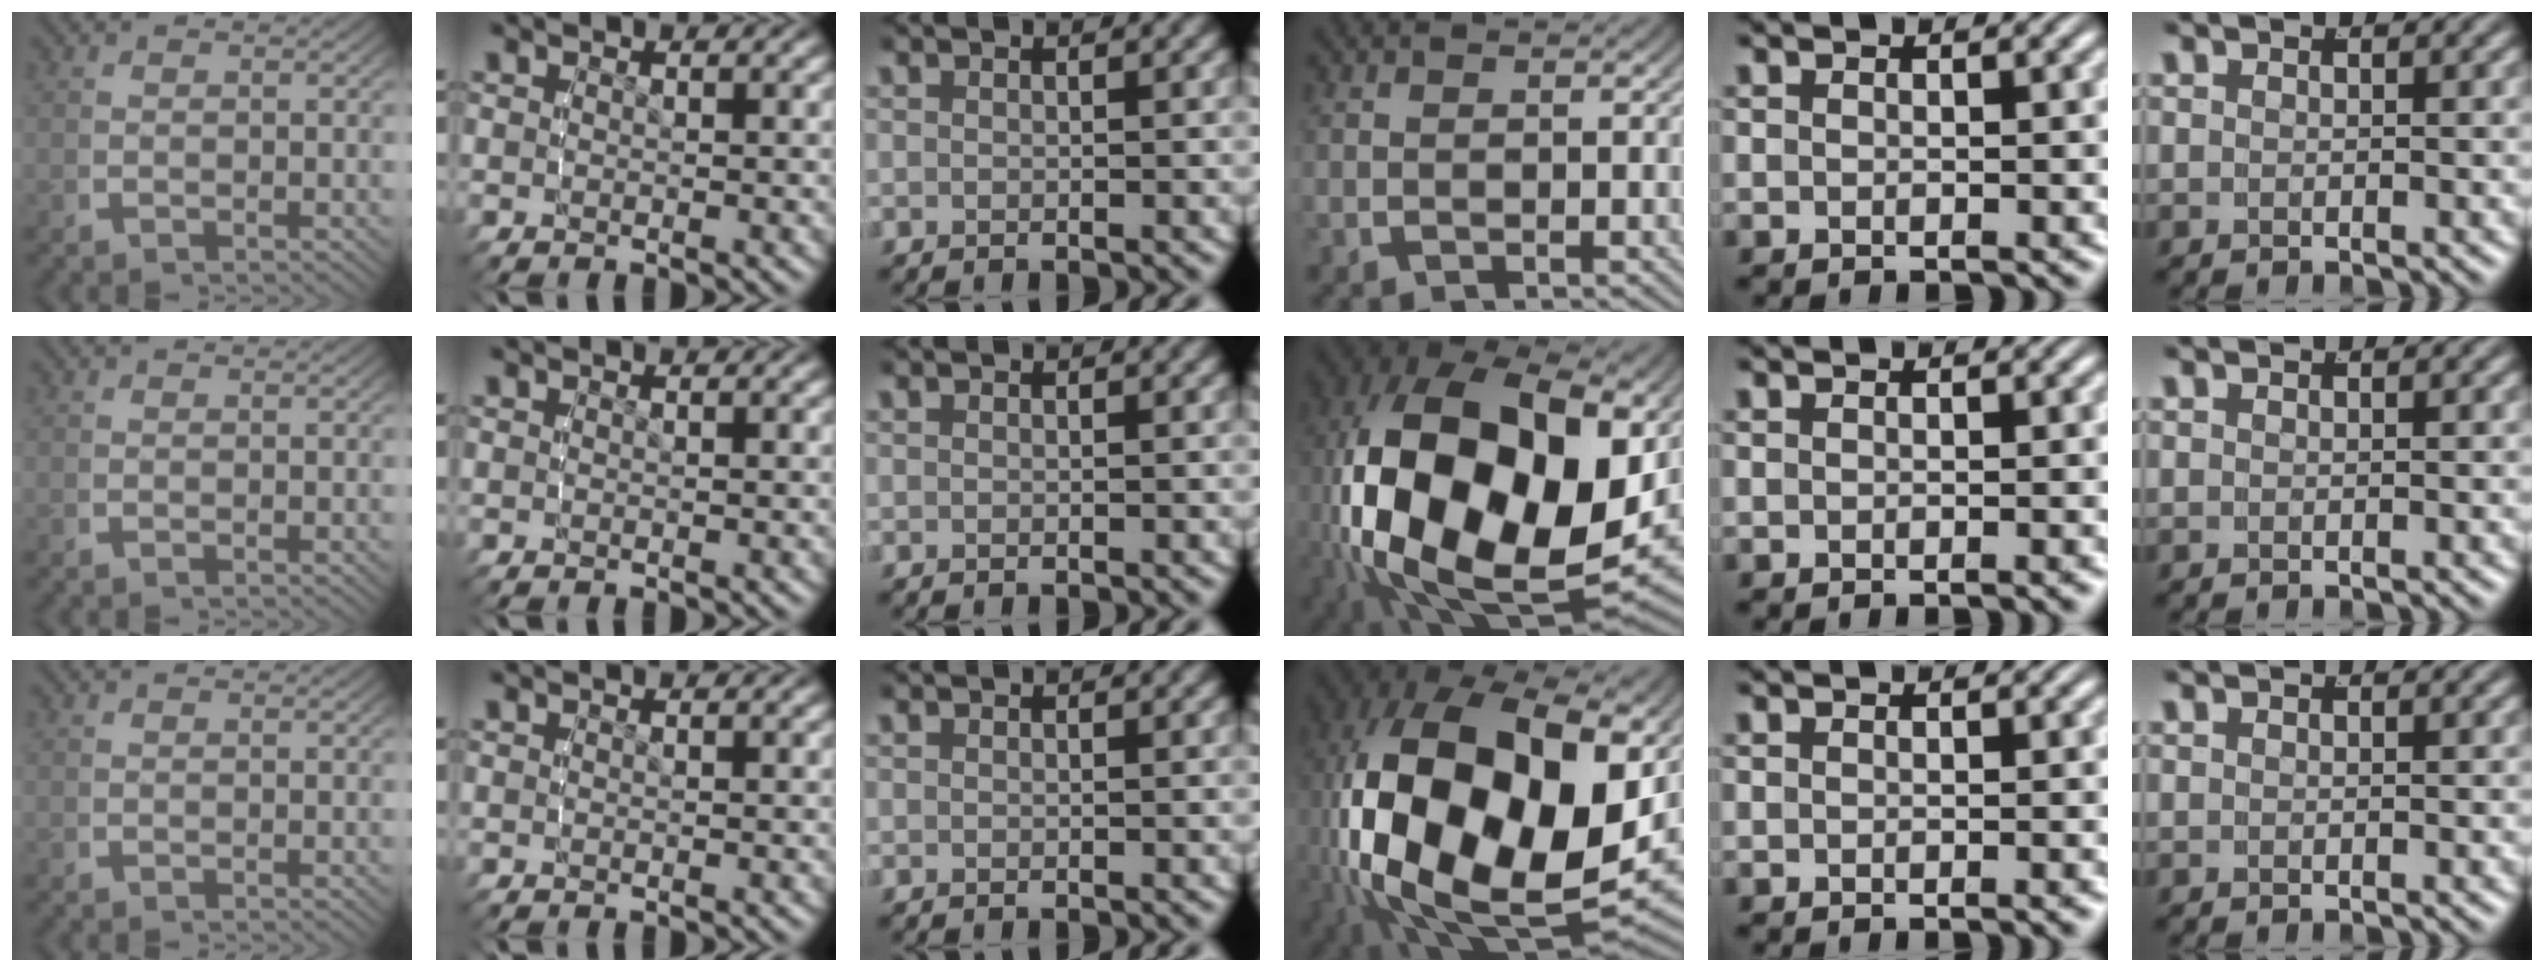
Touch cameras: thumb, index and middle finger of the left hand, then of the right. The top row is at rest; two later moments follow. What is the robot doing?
{"motion": "lift_and_place", "object": "tape"}